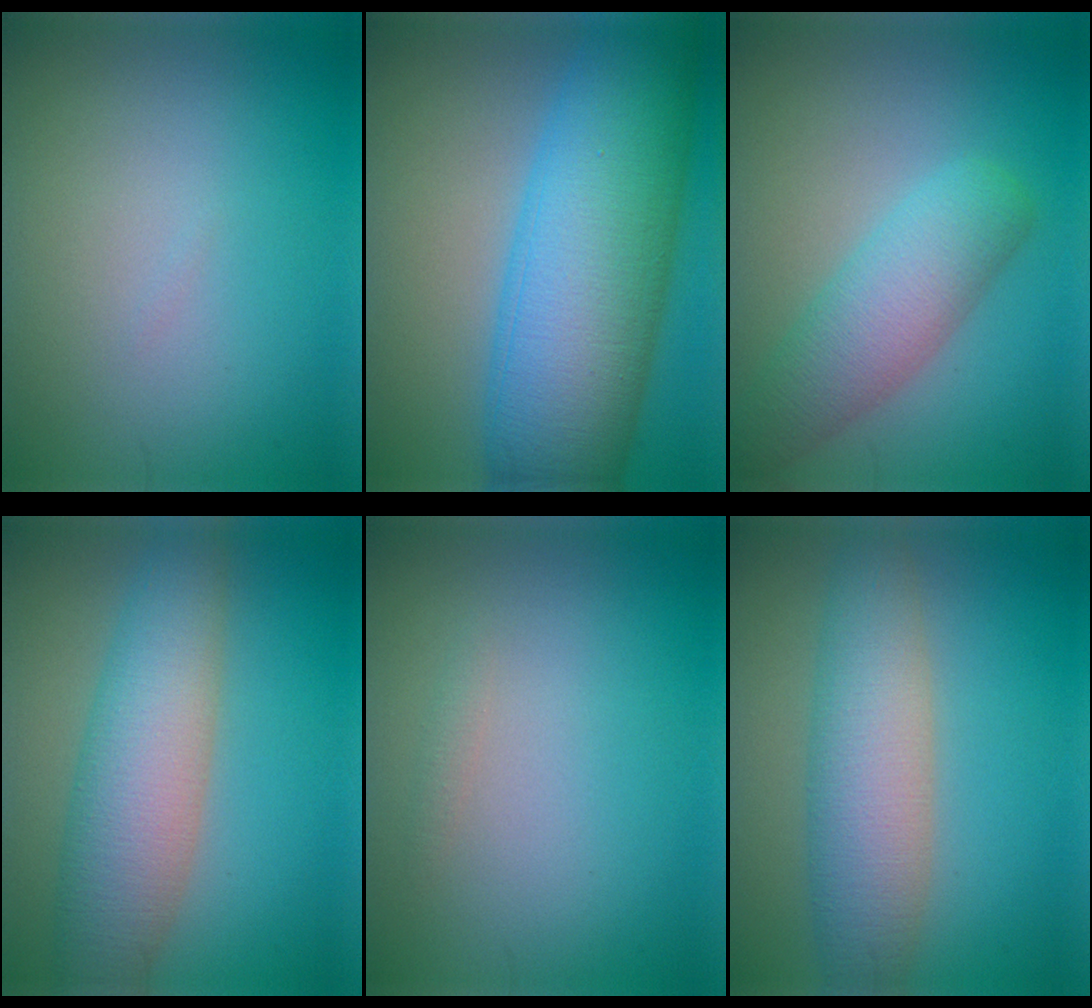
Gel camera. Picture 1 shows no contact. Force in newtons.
{"total": 13.8, "press": 13.8, "slide": 0.3}
{"total": 5.1, "press": 5.1, "slide": 0.2}
{"total": 7.3, "press": 7.3, "slide": 0.2}
{"total": 0.6, "press": 0.6, "slide": 0.0}
{"total": 6.3, "press": 6.3, "slide": 0.2}